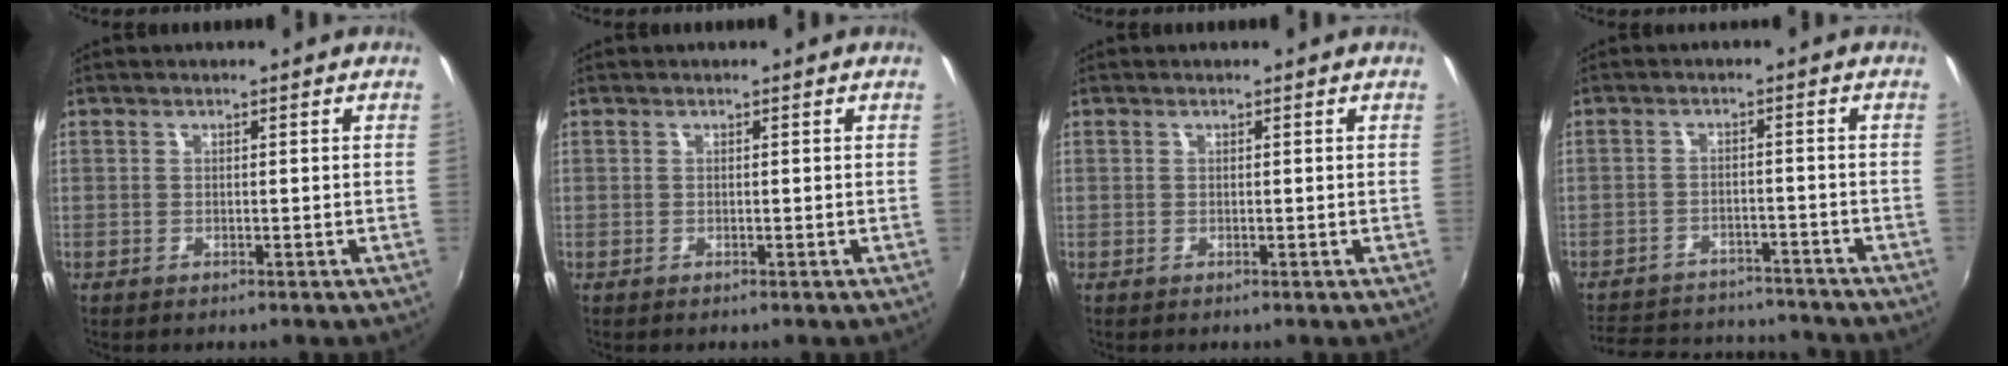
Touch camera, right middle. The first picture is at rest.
{"total": 0.0}
{"total": 0.0}
{"total": 17.2, "force": [-15.1, 5.9, 5.8], "torque": [-0.138, 0.015, -0.204]}